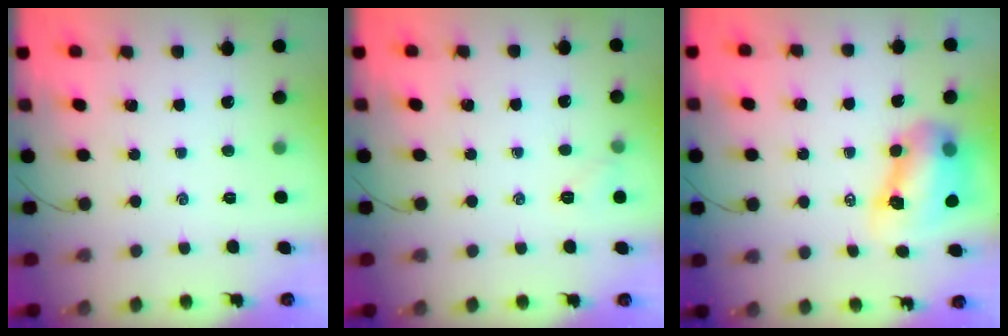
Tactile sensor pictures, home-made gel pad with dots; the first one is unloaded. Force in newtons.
{"total": 4.7, "press": 4.5, "slide": 1.1}
{"total": 10.5, "press": 10.1, "slide": 2.9}